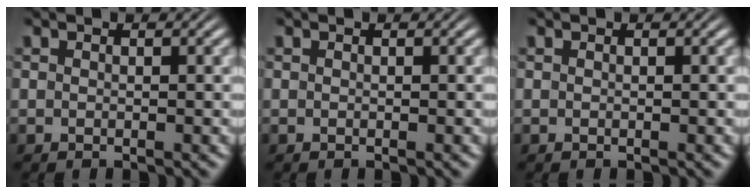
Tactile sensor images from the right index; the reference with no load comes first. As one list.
[{"total": 0.0}, {"total": 0.0}]